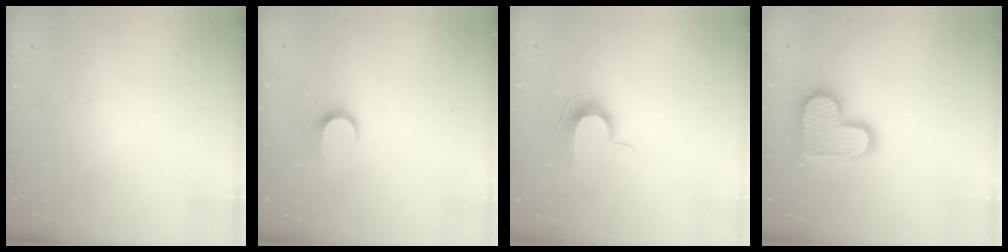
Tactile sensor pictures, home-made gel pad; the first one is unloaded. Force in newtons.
{"total": 6.1, "press": 6.0, "slide": 0.6}
{"total": 8.9, "press": 8.9, "slide": 0.8}
{"total": 13.8, "press": 13.8, "slide": 0.6}